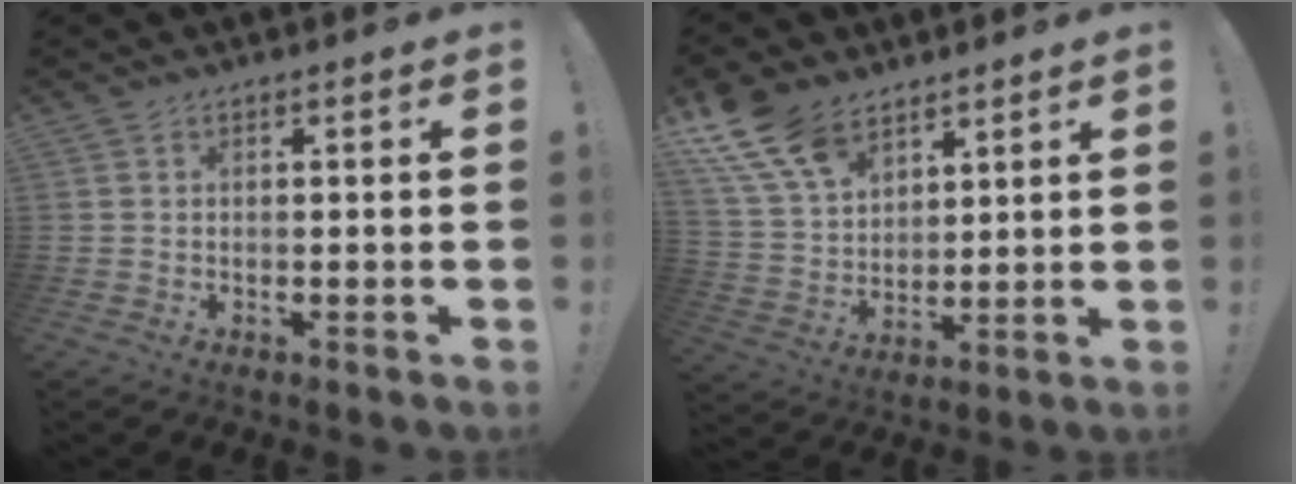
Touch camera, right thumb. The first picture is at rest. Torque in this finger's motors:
{"motor_torque": [-0.03, 1.17, 0.23, 0.23, 0.05]}